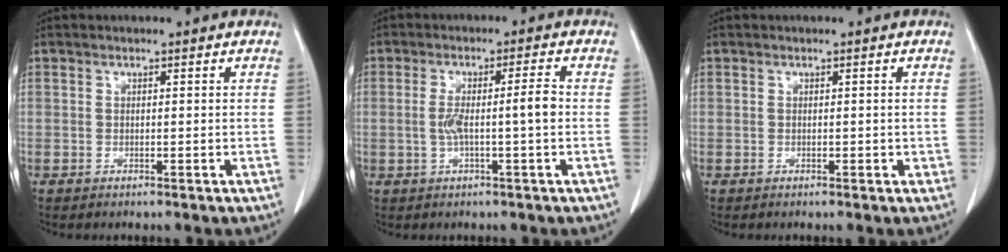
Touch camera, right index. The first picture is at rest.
{"total": 5.3, "force": [-0.5, 0.0, 5.3], "torque": [-0.099, 0.012, -0.005]}
{"total": 0.9, "force": [-0.1, 0.6, 0.7], "torque": [-0.008, 0.001, 0.001]}